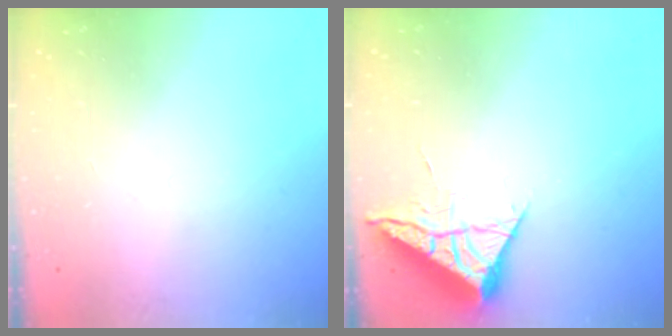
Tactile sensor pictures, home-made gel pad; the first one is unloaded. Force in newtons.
{"total": 6.0, "press": 5.9, "slide": 0.4}